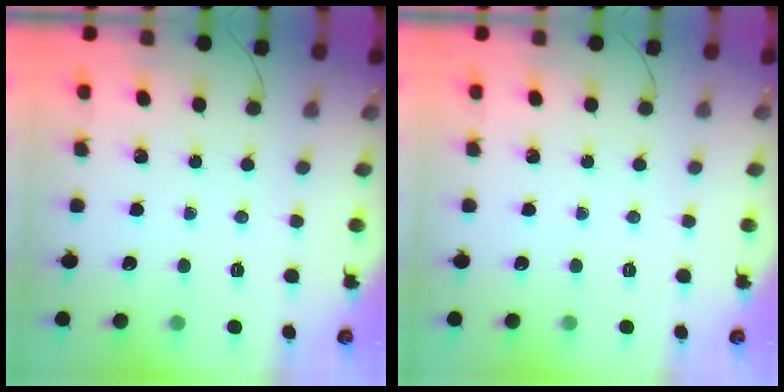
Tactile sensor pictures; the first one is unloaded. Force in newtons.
{"total": 0.0}